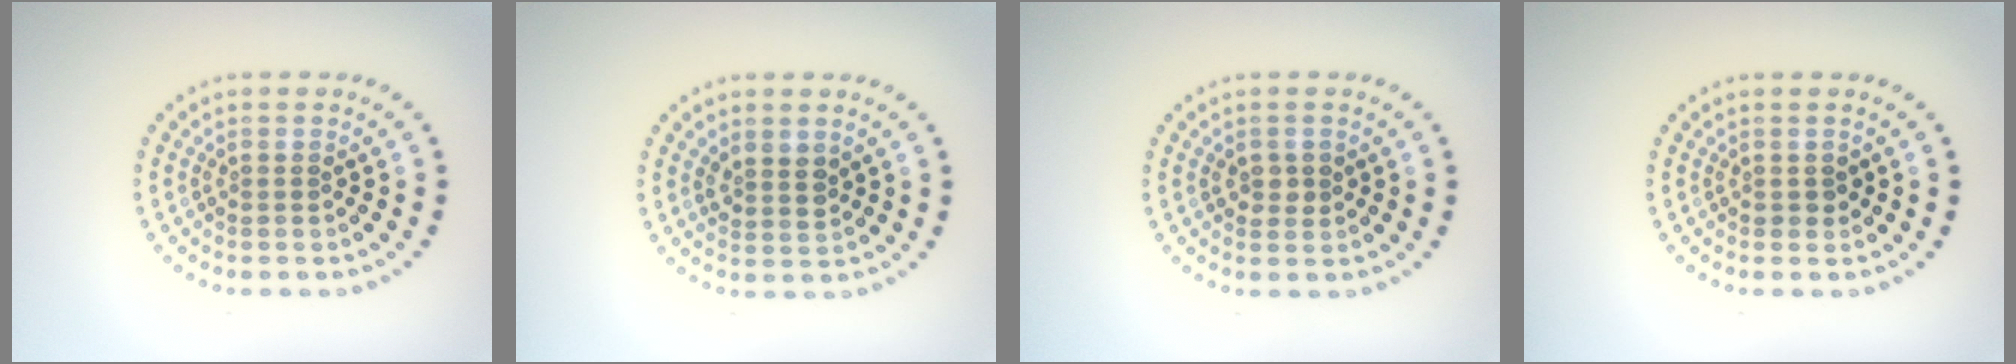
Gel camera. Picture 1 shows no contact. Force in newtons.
{"total": 1.9, "press": 1.7, "slide": 1.0}
{"total": 1.6, "press": 1.6, "slide": 0.2}
{"total": 0.7, "press": 0.7, "slide": 0.0}